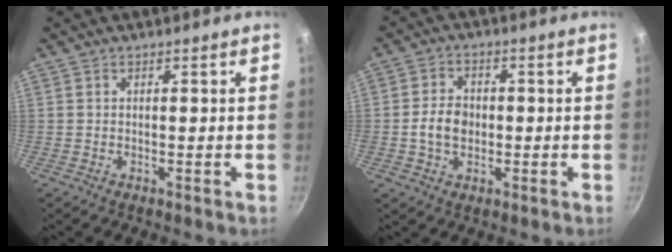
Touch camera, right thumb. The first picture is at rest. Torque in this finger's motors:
{"motor_torque": [1.05, 1.28, 1.00, -0.40, 0.06]}